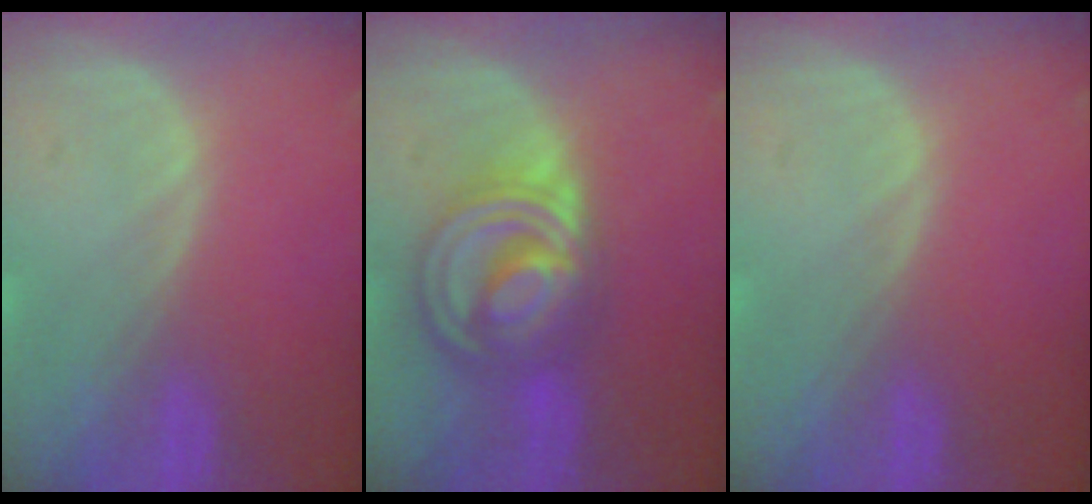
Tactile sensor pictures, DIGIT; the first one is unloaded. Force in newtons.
{"total": 9.0, "press": 8.9, "slide": 0.7}
{"total": 0.0}